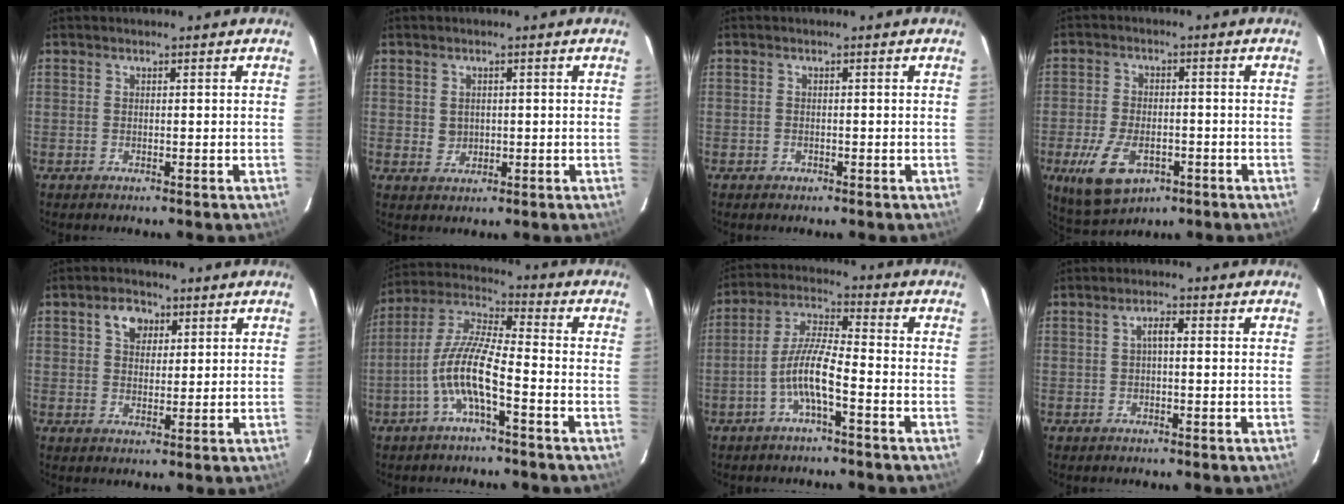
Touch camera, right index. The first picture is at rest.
{"total": 2.4, "force": [0.4, 2.2, 0.9], "torque": [-0.015, 0.004, 0.011]}
{"total": 1.1, "force": [-0.6, 0.9, 0.1], "torque": [0.000, 0.003, -0.008]}
{"total": 11.1, "force": [-5.0, 6.4, 7.6], "torque": [-0.171, -0.016, -0.078]}
{"total": 4.8, "force": [2.1, 3.5, 2.5], "torque": [-0.036, 0.015, 0.038]}
{"total": 10.3, "force": [-4.1, 1.6, 9.3], "torque": [-0.205, 0.007, -0.083]}
{"total": 7.7, "force": [-3.3, 0.9, 6.8], "torque": [-0.149, 0.011, -0.065]}
{"total": 2.1, "force": [0.0, 0.7, 1.9], "torque": [-0.039, 0.010, 0.001]}